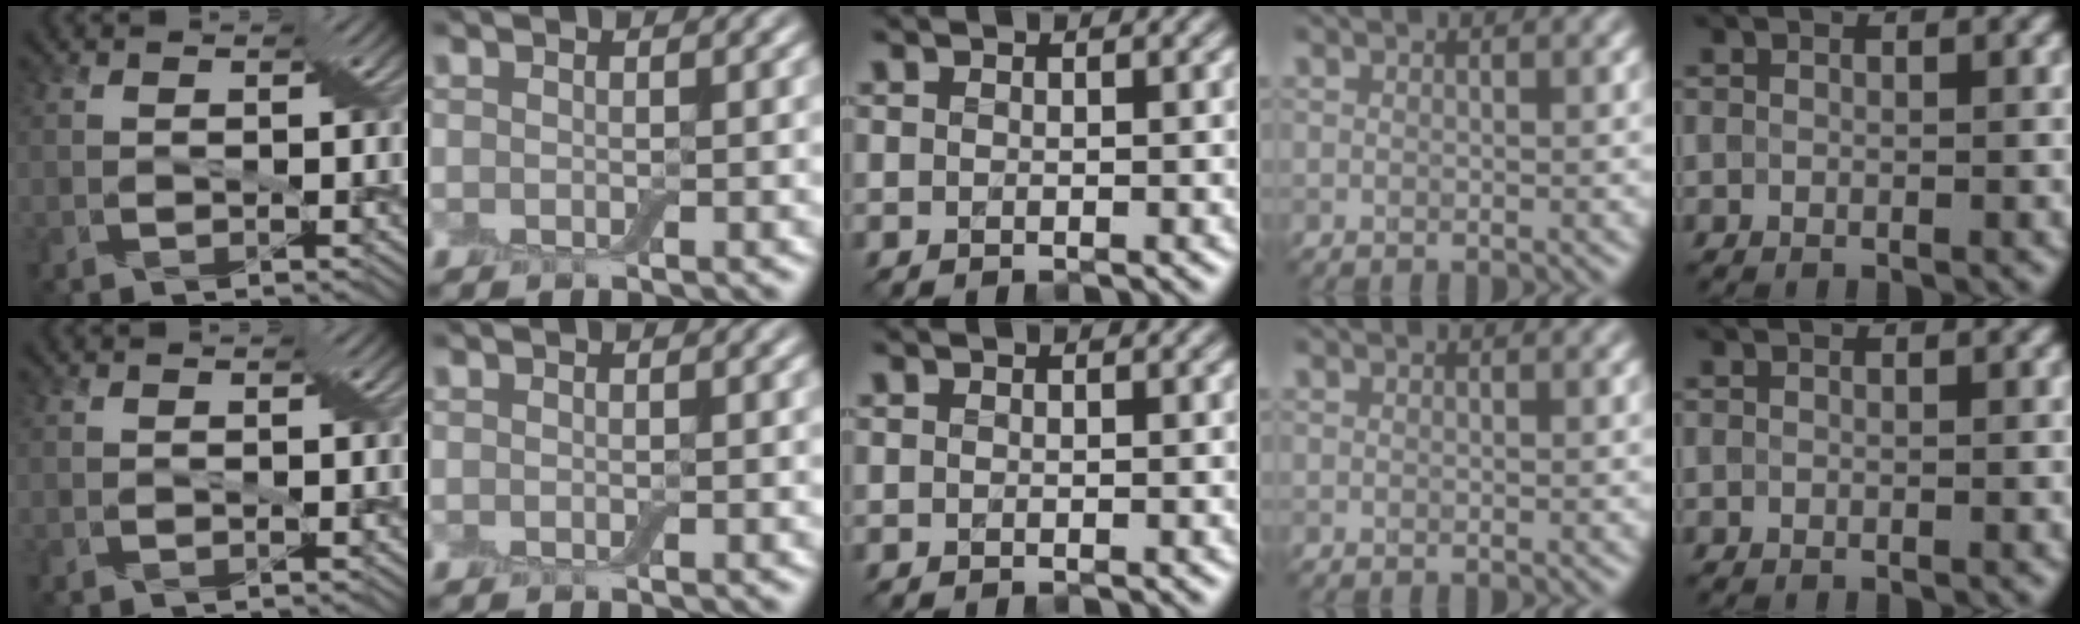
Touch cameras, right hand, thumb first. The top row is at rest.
{}